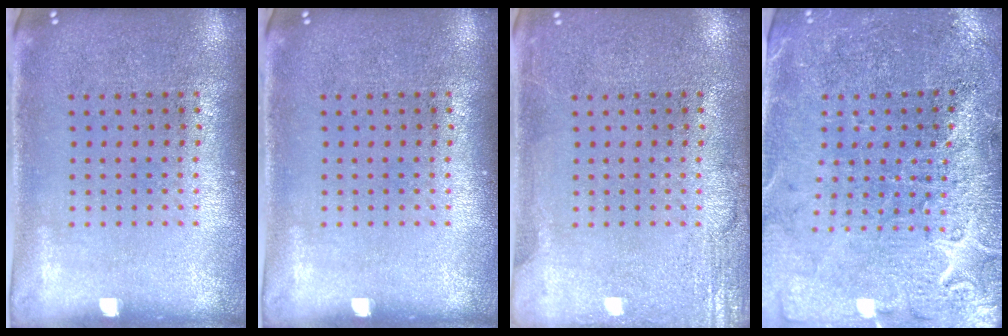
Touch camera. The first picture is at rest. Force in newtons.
{"total": 0.0}
{"total": 2.6, "press": 2.6, "slide": 0.3}
{"total": 3.1, "press": 3.1, "slide": 0.6}